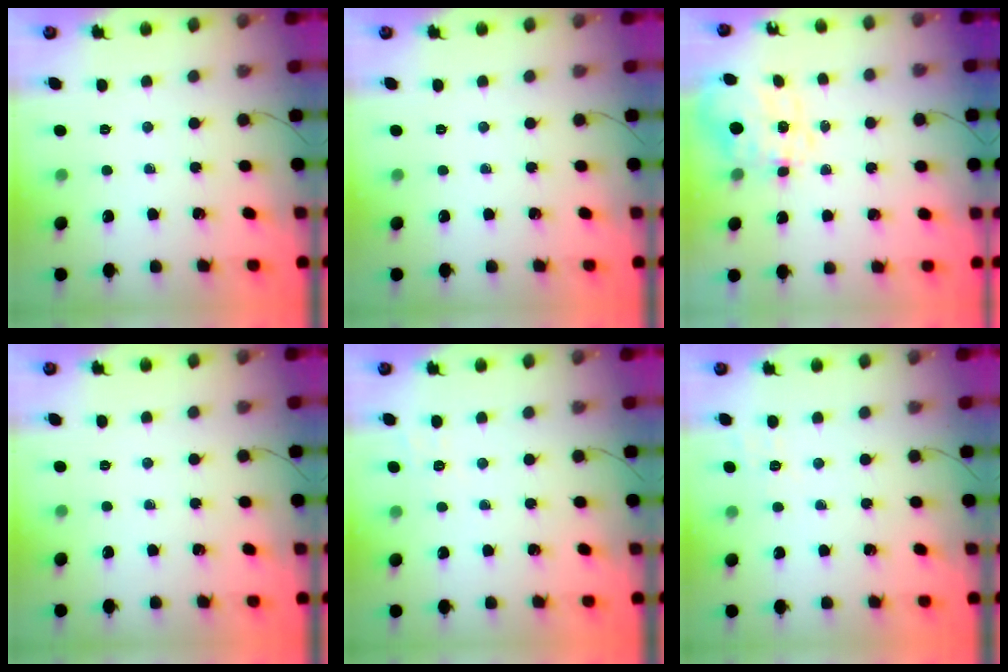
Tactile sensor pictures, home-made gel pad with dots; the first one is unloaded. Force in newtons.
{"total": 0.0}
{"total": 10.7, "press": 10.5, "slide": 1.7}
{"total": 0.0}
{"total": 1.8, "press": 0.5, "slide": 1.7}
{"total": 2.3, "press": 1.5, "slide": 1.8}